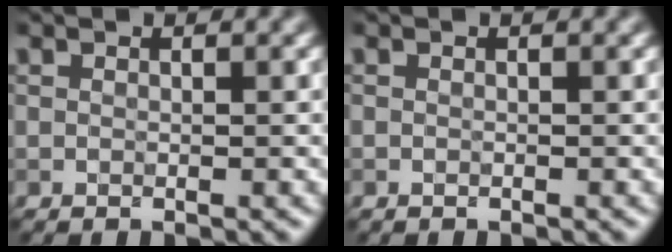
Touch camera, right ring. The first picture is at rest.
{"total": 0.0}